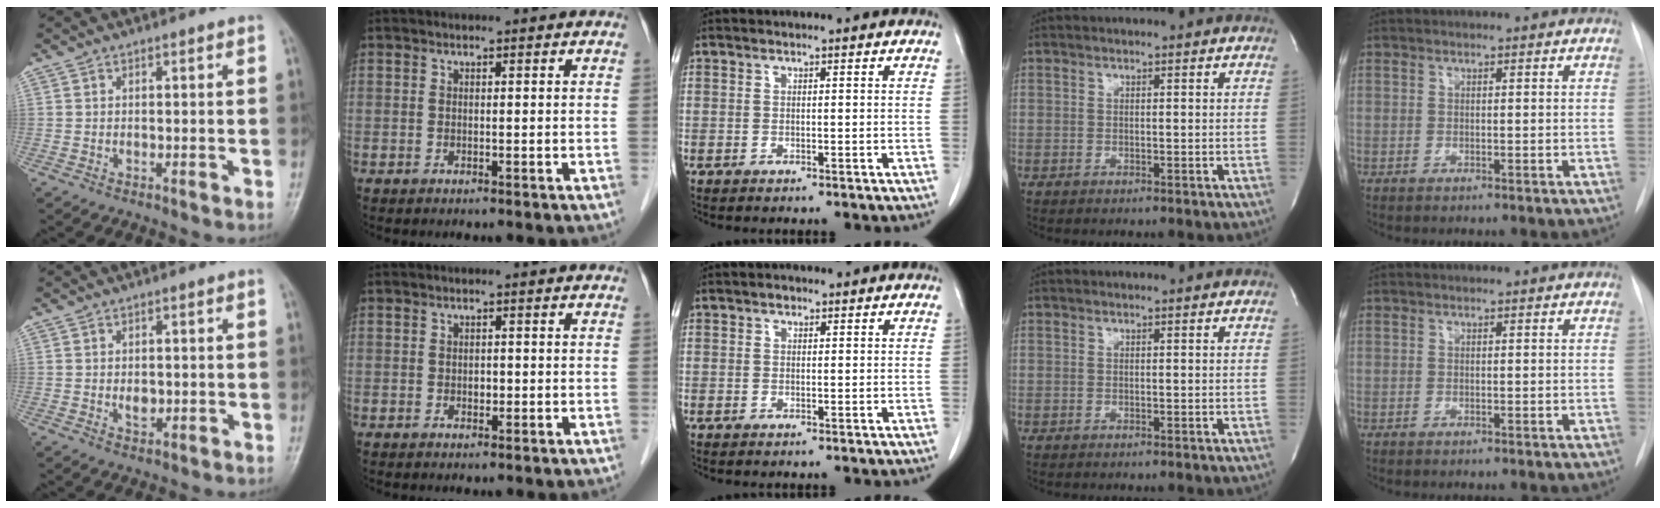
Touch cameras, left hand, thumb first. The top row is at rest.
{"thumb": {"total": 2.7, "force": [-0.2, 1.8, 2.0], "torque": [-0.023, -0.002, -0.001]}, "index": {"total": 1.0, "force": [-0.3, 0.7, 0.6], "torque": [-0.011, -0.002, -0.005]}, "middle": {"total": 0.8, "force": [0.5, 0.5, 0.3], "torque": [-0.005, 0.001, 0.006]}}